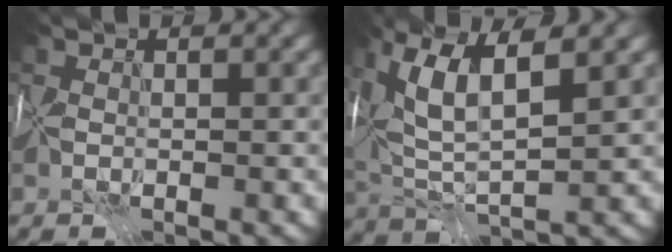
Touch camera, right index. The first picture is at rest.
{"total": 9.0, "force": [4.0, 3.3, 7.4], "torque": [-0.165, 0.011, 0.073]}